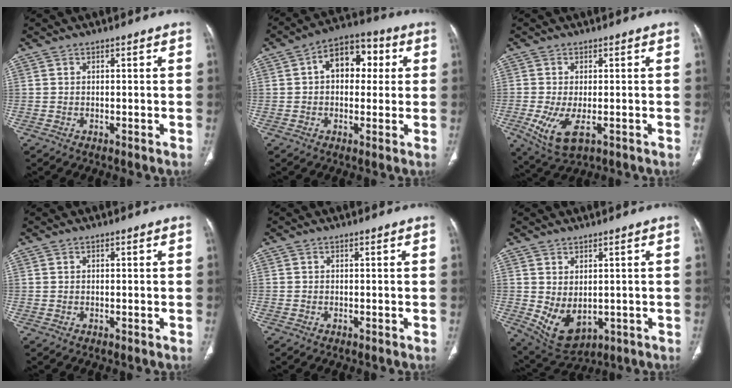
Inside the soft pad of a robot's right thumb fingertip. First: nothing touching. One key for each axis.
{"total": 10.7, "fx": 2.1, "fy": 7.1, "fz": 7.7, "tx": -0.080, "ty": 0.025, "tz": 0.023}
{"total": 7.8, "fx": -2.5, "fy": 3.4, "fz": 6.5, "tx": -0.138, "ty": -0.017, "tz": -0.033}
{"total": 0.0}
{"total": 0.0}
{"total": 8.1, "fx": -0.7, "fy": 5.1, "fz": 6.2, "tx": -0.095, "ty": -0.007, "tz": 0.017}